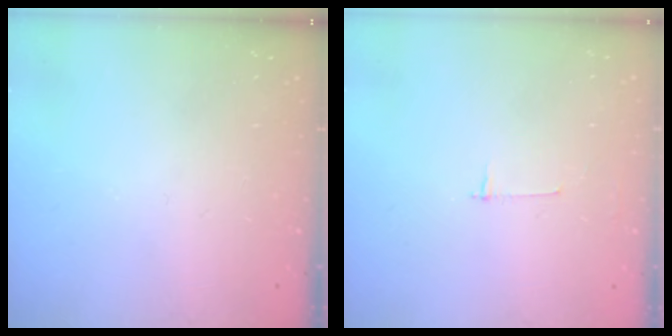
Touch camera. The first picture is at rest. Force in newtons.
{"total": 2.7, "press": 2.7, "slide": 0.3}